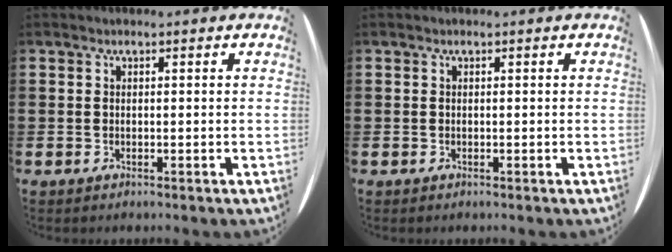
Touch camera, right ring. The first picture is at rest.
{"total": 0.0}